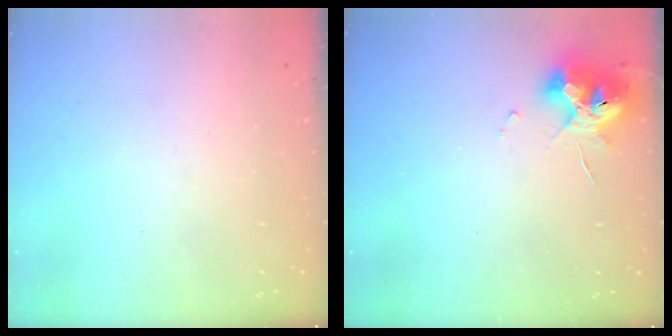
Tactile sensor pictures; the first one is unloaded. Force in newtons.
{"total": 11.4, "press": 11.3, "slide": 1.4}